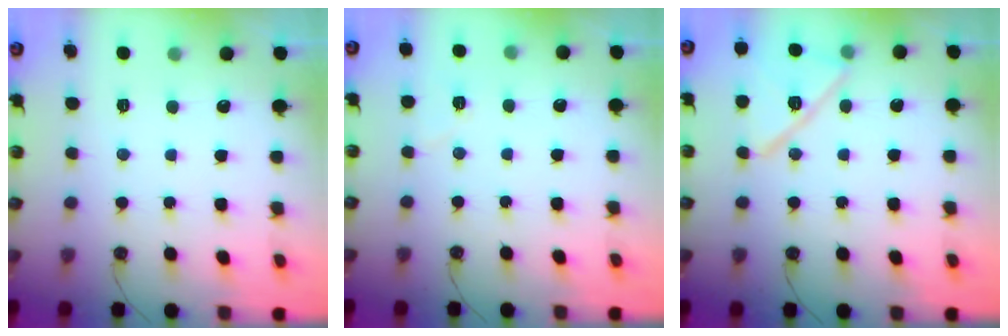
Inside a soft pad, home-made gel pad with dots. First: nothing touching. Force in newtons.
{"total": 4.2, "press": 3.7, "slide": 1.9}
{"total": 13.9, "press": 13.8, "slide": 1.4}